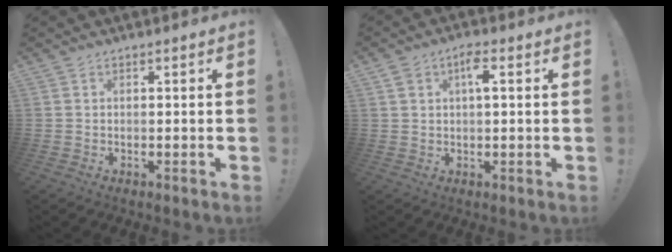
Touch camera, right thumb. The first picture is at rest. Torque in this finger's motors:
{"motor_torque": [0.50, 0.57, 0.30, -0.26, 0.02]}